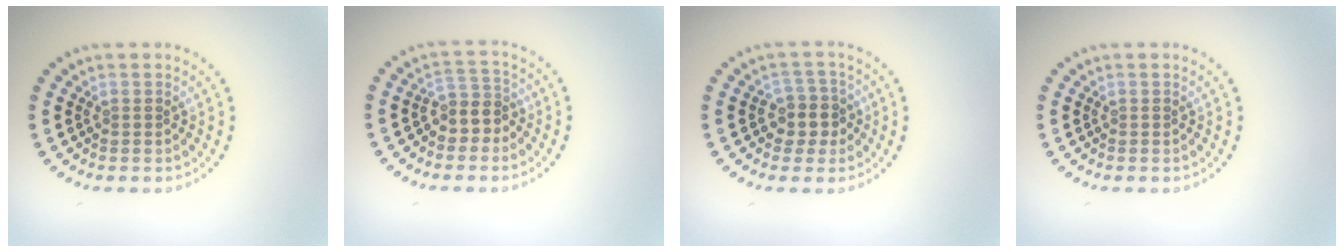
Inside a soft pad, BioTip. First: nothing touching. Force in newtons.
{"total": 2.7, "press": 2.3, "slide": 1.4}
{"total": 2.6, "press": 2.3, "slide": 1.3}
{"total": 0.0}